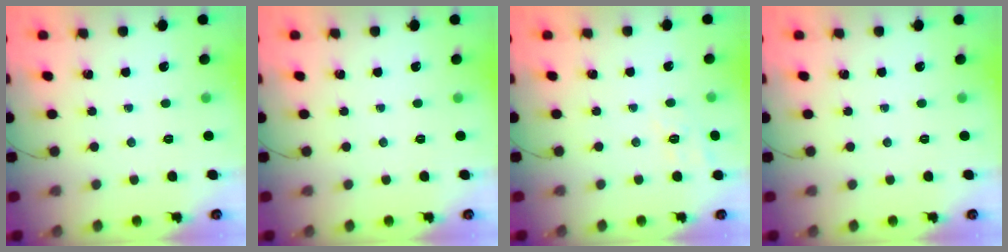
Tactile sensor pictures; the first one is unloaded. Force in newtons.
{"total": 0.0}
{"total": 9.4, "press": 9.1, "slide": 2.4}
{"total": 0.0}